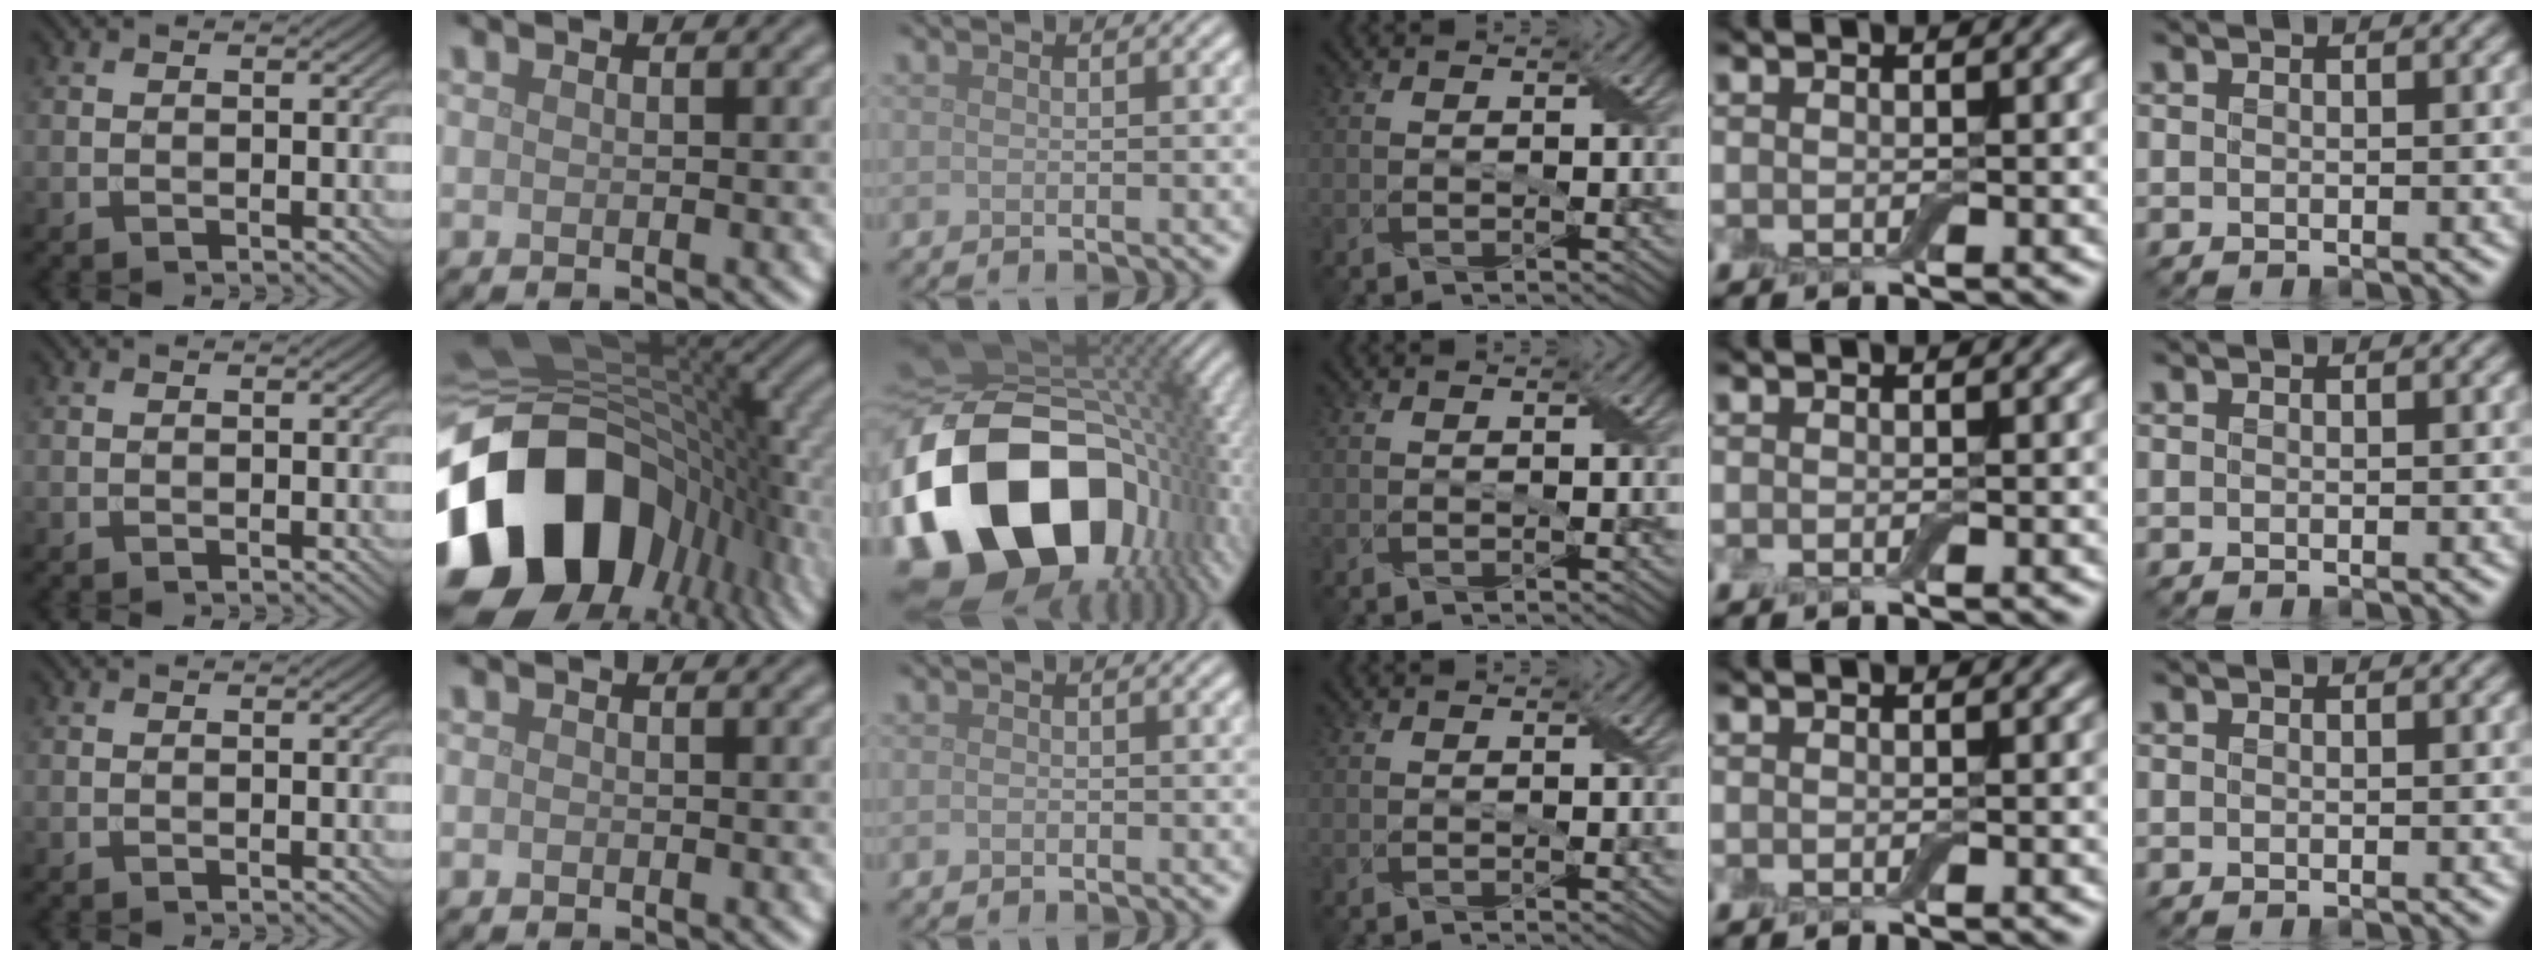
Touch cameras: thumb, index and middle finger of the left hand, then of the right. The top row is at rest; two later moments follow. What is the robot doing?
{"motion": "fold", "object": "aluminum foil"}